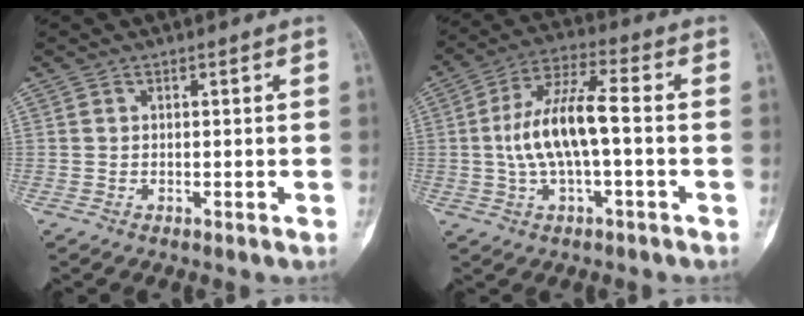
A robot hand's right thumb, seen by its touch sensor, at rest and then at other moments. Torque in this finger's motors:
{"motor_torque": [-0.17, 1.50, 1.28, 0.32, 0.16]}